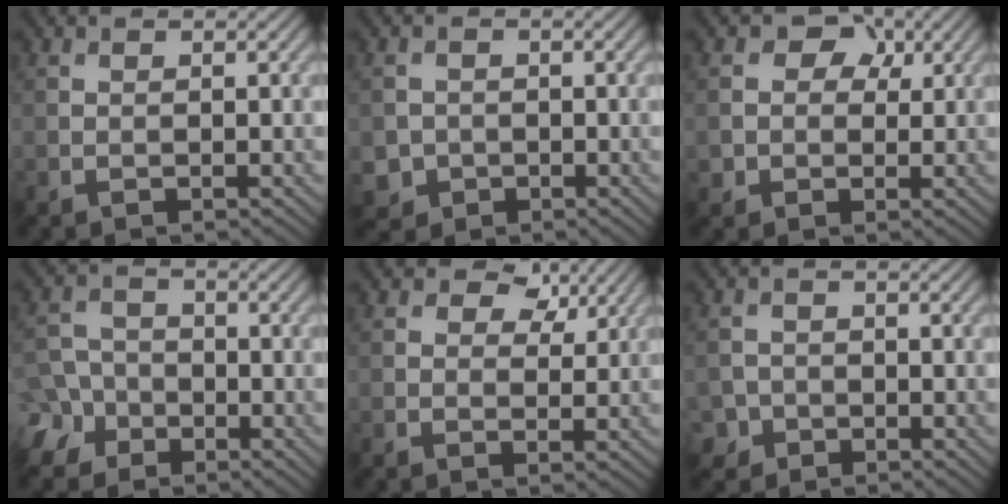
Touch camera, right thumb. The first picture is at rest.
{"total": 2.9, "force": [-1.0, 2.6, 0.5], "torque": [-0.012, -0.008, -0.020]}
{"total": 5.6, "force": [1.5, 4.9, 2.1], "torque": [-0.042, 0.015, 0.001]}
{"total": 6.1, "force": [-3.5, 4.7, 1.9], "torque": [-0.037, -0.010, -0.080]}
{"total": 4.3, "force": [2.4, 2.6, 2.4], "torque": [-0.031, -0.001, 0.033]}
{"total": 2.1, "force": [-1.2, 1.8, 0.3], "torque": [-0.002, -0.002, -0.026]}